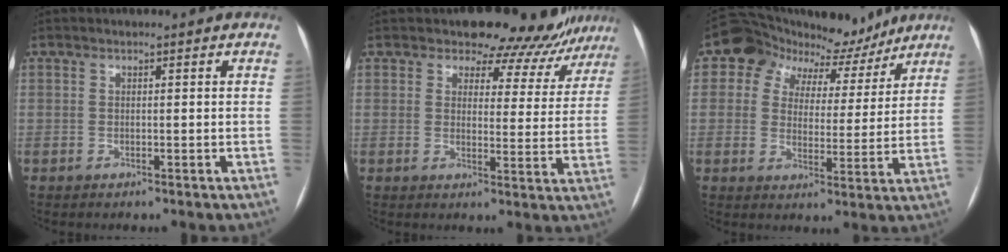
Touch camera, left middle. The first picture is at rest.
{"total": 11.3, "force": [10.2, 4.8, 0.9], "torque": [0.023, -0.022, 0.091]}
{"total": 10.4, "force": [7.8, 5.9, 3.6], "torque": [-0.051, 0.033, 0.110]}